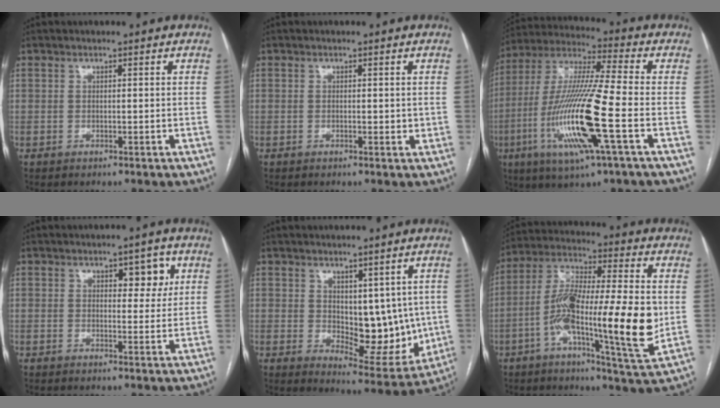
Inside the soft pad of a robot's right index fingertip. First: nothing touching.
{"total": 1.3, "force": [0.1, 0.7, 1.1], "torque": [-0.018, -0.001, 0.004]}
{"total": 18.5, "force": [-5.3, 0.7, 17.7], "torque": [-0.372, -0.017, -0.100]}
{"total": 4.6, "force": [1.9, 2.3, 3.5], "torque": [-0.037, 0.005, 0.025]}
{"total": 11.2, "force": [0.7, 6.0, 9.4], "torque": [-0.108, -0.008, 0.034]}
{"total": 19.2, "force": [-3.0, 2.3, 18.8], "torque": [-0.335, -0.001, -0.051]}